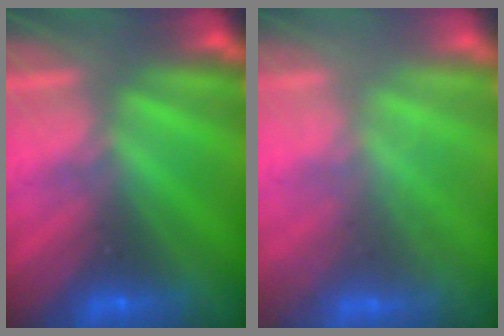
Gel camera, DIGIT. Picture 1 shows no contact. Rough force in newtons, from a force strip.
{"total": 1.7}